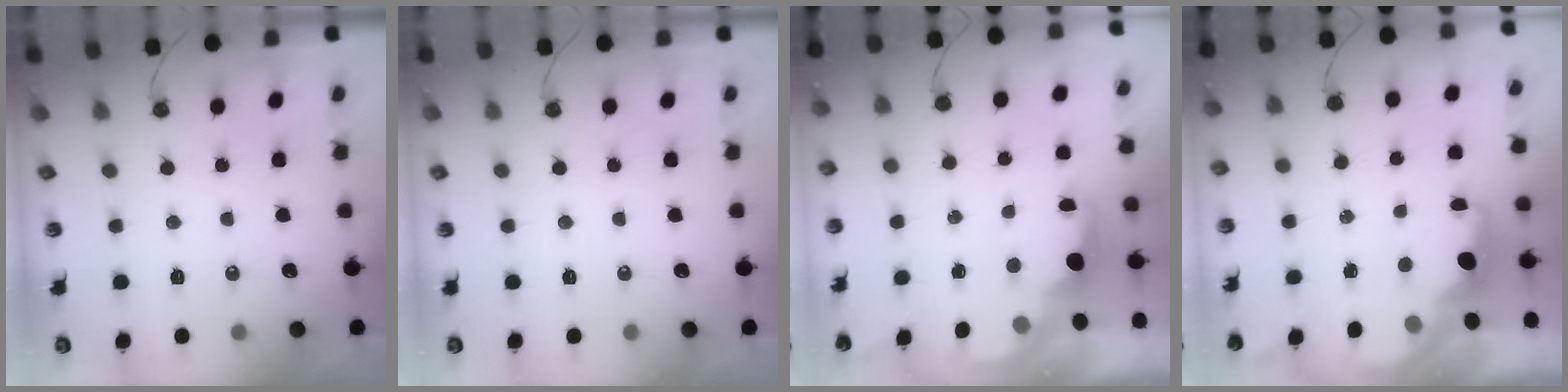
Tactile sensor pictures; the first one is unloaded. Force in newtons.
{"total": 0.0}
{"total": 1.8, "press": 1.7, "slide": 0.6}
{"total": 1.9, "press": 1.7, "slide": 0.8}